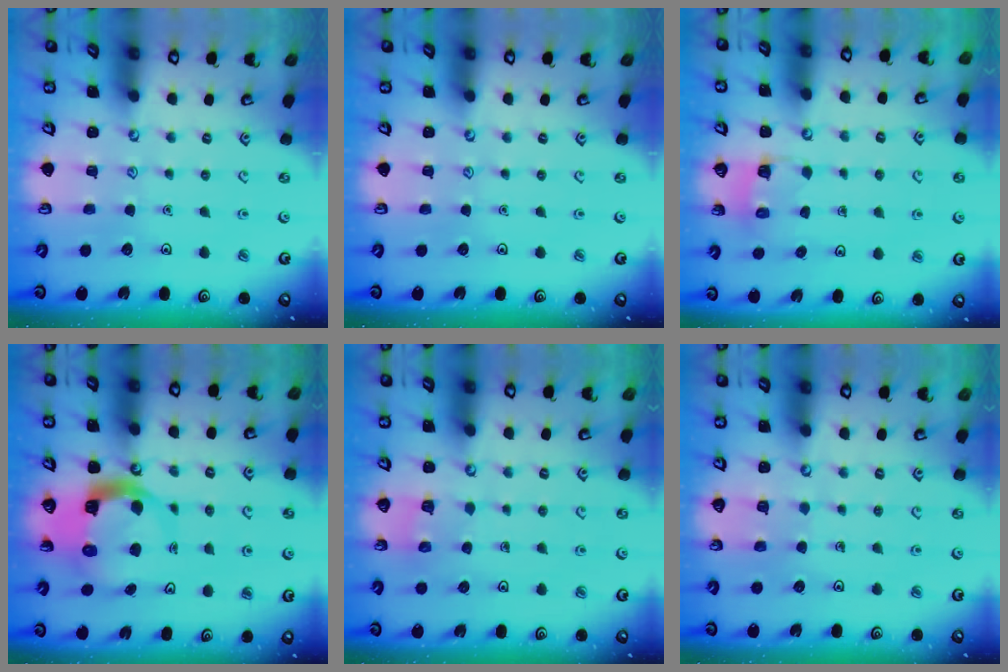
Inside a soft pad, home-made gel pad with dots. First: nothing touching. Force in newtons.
{"total": 0.0}
{"total": 2.8, "press": 2.8, "slide": 0.2}
{"total": 8.0, "press": 8.0, "slide": 1.1}
{"total": 3.2, "press": 3.2, "slide": 0.2}
{"total": 3.3, "press": 3.3, "slide": 0.2}